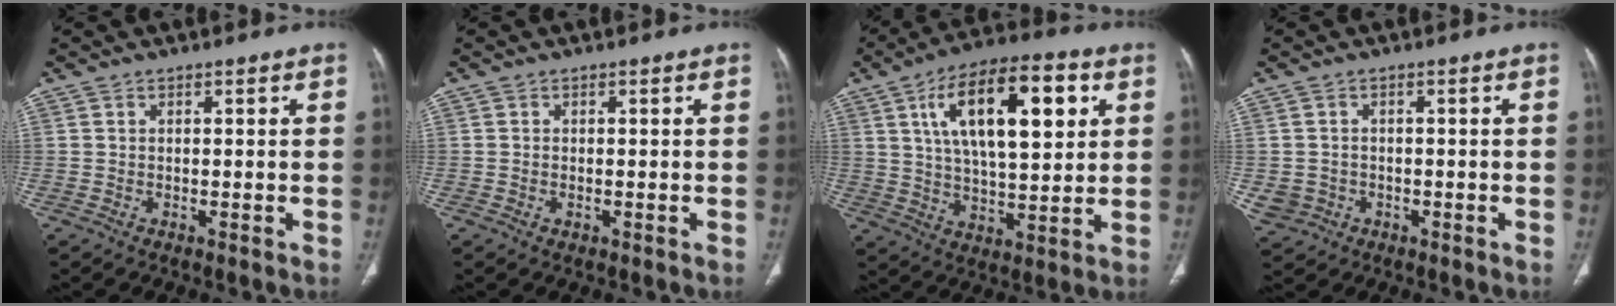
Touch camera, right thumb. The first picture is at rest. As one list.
[{"total": 0.8, "force": [-0.2, 0.5, 0.6], "torque": [-0.014, 0.003, -0.002]}, {"total": 19.8, "force": [6.6, 8.4, 16.6], "torque": [-0.251, -0.004, 0.107]}, {"total": 4.0, "force": [-1.1, 3.7, 1.1], "torque": [-0.021, 0.009, -0.012]}]